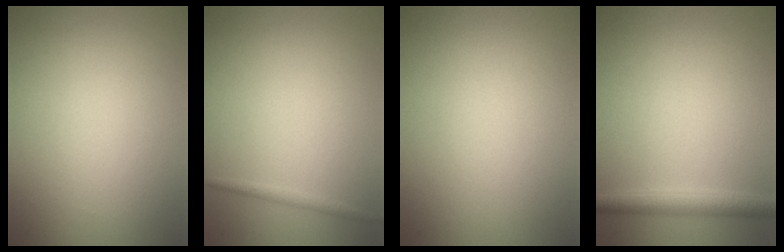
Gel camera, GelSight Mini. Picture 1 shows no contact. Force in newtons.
{"total": 0.8, "press": 0.8, "slide": 0.1}
{"total": 0.0}
{"total": 2.4, "press": 2.4, "slide": 0.1}